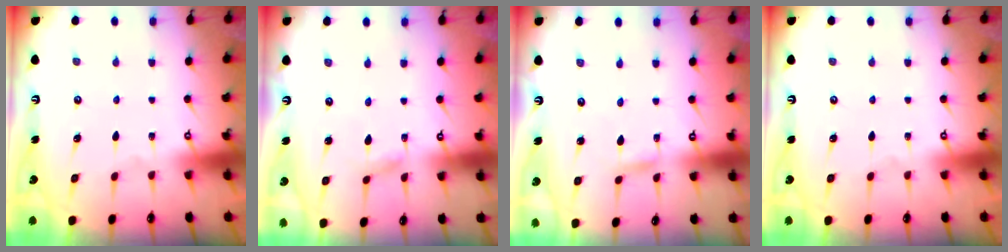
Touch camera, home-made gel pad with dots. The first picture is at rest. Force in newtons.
{"total": 1.9, "press": 1.9, "slide": 0.2}
{"total": 2.4, "press": 2.4, "slide": 0.2}
{"total": 0.0}